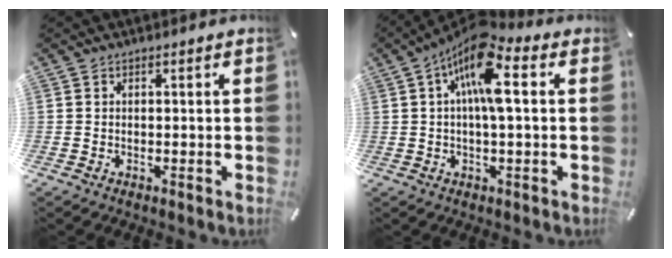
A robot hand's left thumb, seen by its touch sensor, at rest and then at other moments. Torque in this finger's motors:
{"motor_torque": [0.36, 1.45, 1.71, -0.59, 0.22]}